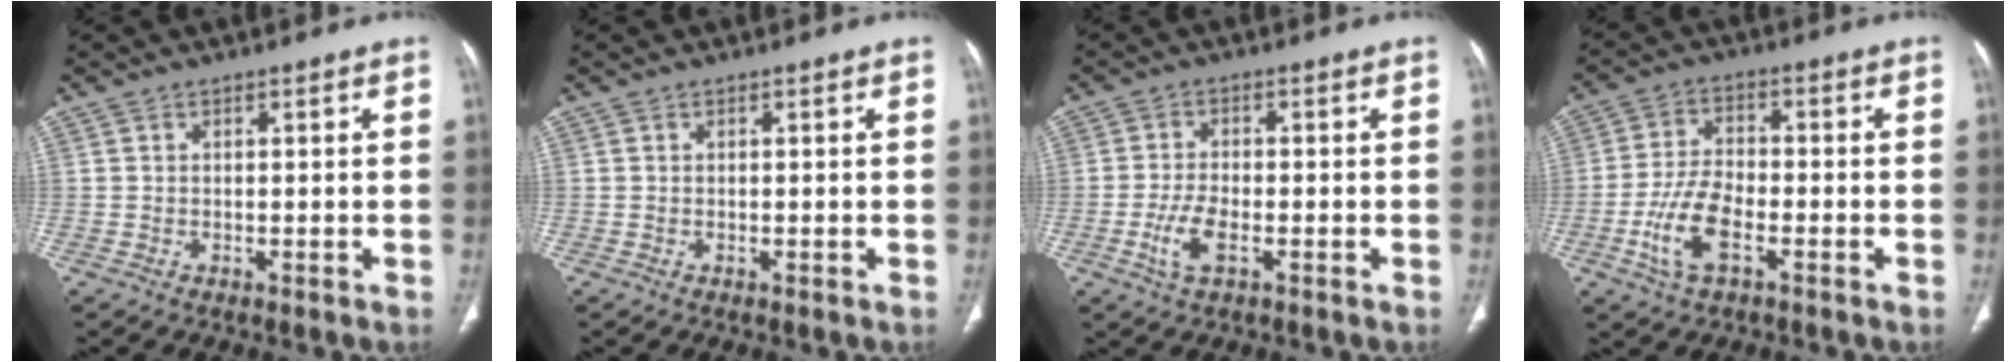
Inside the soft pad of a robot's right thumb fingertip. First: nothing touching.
{"total": 0.0}
{"total": 5.3, "force": [-2.0, 2.3, 4.4], "torque": [-0.096, 0.005, -0.036]}
{"total": 9.0, "force": [-3.6, 4.1, 7.2], "torque": [-0.152, 0.013, -0.069]}